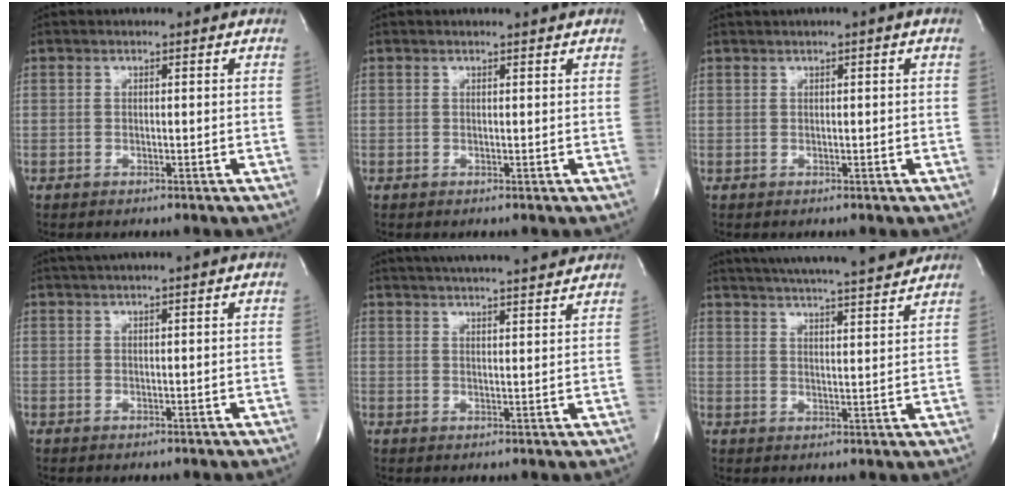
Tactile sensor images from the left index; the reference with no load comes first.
{"total": 0.9, "force": [0.9, -0.2, 0.1], "torque": [-0.010, -0.005, 0.010]}
{"total": 1.3, "force": [0.6, -0.2, 1.1], "torque": [-0.024, 0.008, 0.012]}
{"total": 2.8, "force": [2.2, -0.9, 1.5], "torque": [-0.027, 0.015, 0.043]}
{"total": 17.0, "force": [15.4, 1.2, 7.0], "torque": [-0.118, 0.025, 0.210]}
{"total": 19.2, "force": [17.5, 0.1, 7.7], "torque": [-0.133, -0.004, 0.241]}